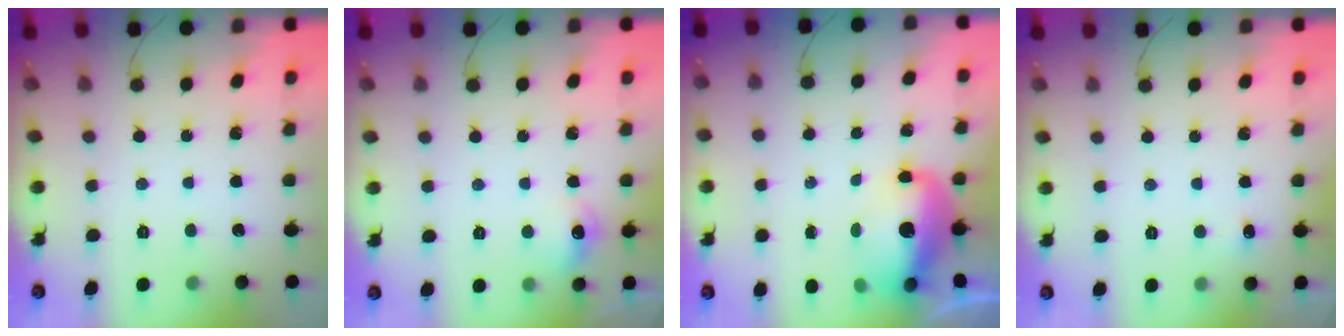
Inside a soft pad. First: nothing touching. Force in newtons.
{"total": 6.8, "press": 6.8, "slide": 1.0}
{"total": 13.5, "press": 13.1, "slide": 3.3}
{"total": 3.3, "press": 3.1, "slide": 0.9}